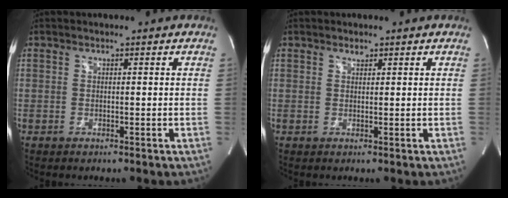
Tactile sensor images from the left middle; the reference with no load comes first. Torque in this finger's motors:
{"motor_torque": [0.29, -0.19, 0.05, 0.01]}